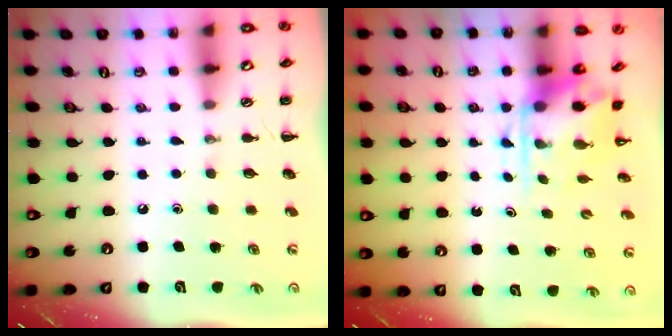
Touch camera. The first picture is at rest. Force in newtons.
{"total": 3.8, "press": 3.7, "slide": 0.9}